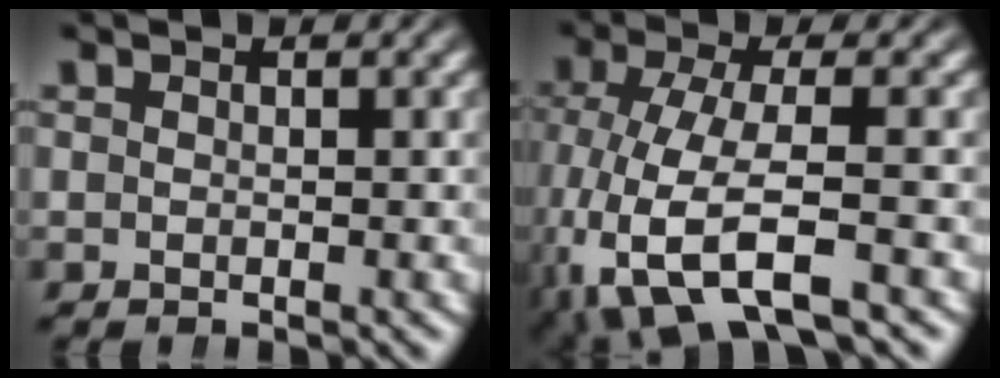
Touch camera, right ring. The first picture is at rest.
{"total": 6.6, "force": [-2.5, 3.1, 5.4], "torque": [-0.142, -0.050, -0.011]}